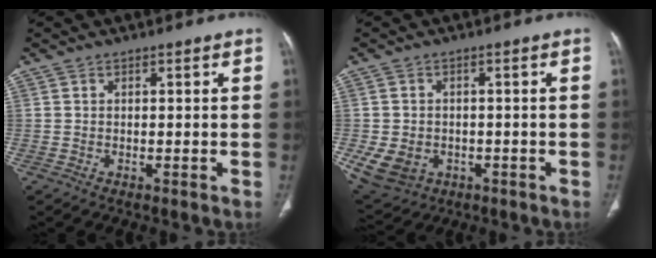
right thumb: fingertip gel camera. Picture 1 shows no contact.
{"total": 8.5, "force": [-2.5, 6.8, 4.5], "torque": [-0.088, 0.008, -0.025]}